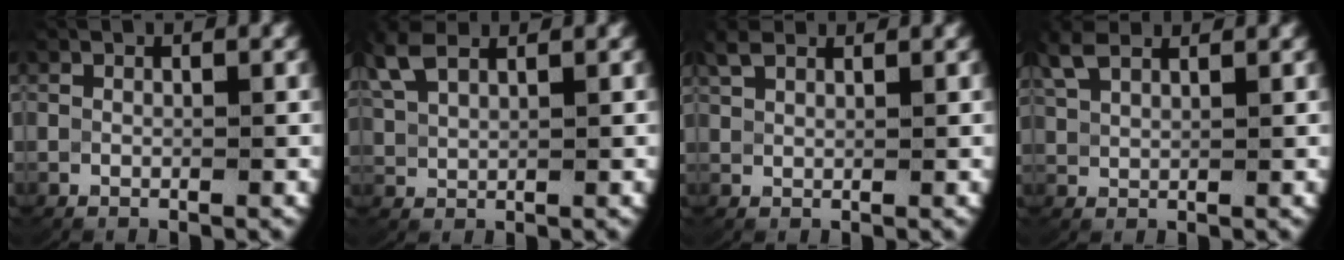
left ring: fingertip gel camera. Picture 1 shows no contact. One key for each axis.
{"total": 3.1, "fx": 2.4, "fy": 1.1, "fz": 1.5, "tx": -0.057, "ty": 0.000, "tz": 0.054}
{"total": 1.7, "fx": 1.6, "fy": 0.0, "fz": 0.4, "tx": -0.012, "ty": 0.002, "tz": 0.035}
{"total": 2.7, "fx": 2.4, "fy": 0.5, "fz": 1.0, "tx": -0.037, "ty": 0.004, "tz": 0.050}